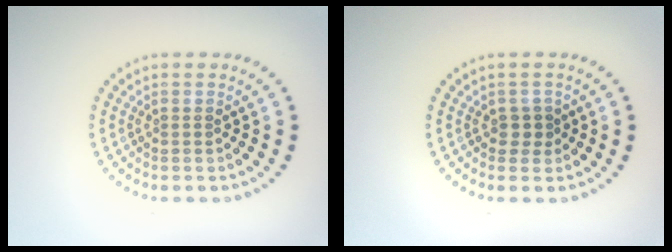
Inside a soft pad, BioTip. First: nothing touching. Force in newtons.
{"total": 1.2, "press": 1.1, "slide": 0.5}